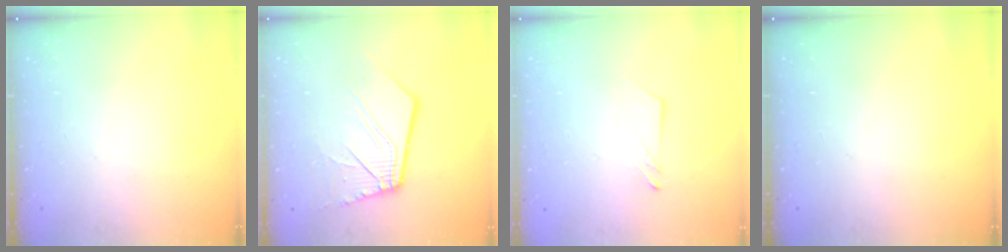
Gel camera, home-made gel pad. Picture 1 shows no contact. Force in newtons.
{"total": 12.4, "press": 12.3, "slide": 1.7}
{"total": 1.2, "press": 1.2, "slide": 0.1}
{"total": 0.0}